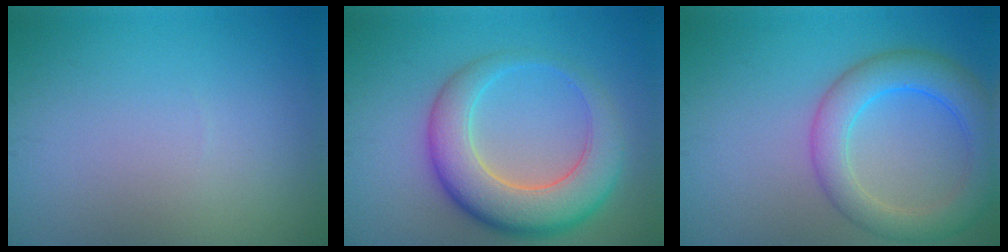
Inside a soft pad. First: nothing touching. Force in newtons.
{"total": 7.7, "press": 7.7, "slide": 0.3}
{"total": 5.7, "press": 5.7, "slide": 0.2}